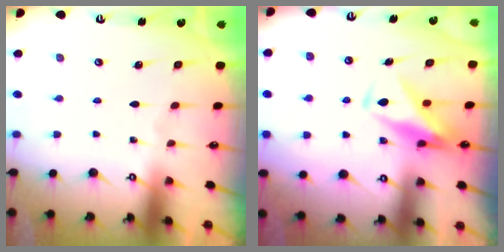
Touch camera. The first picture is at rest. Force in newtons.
{"total": 10.2, "press": 10.2, "slide": 0.8}